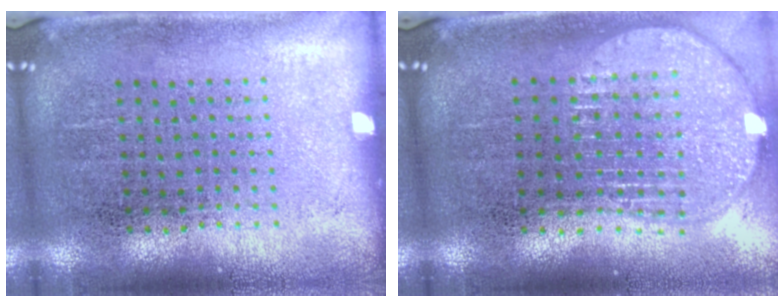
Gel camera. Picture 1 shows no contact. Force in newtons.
{"total": 1.9, "press": 1.6, "slide": 1.0}